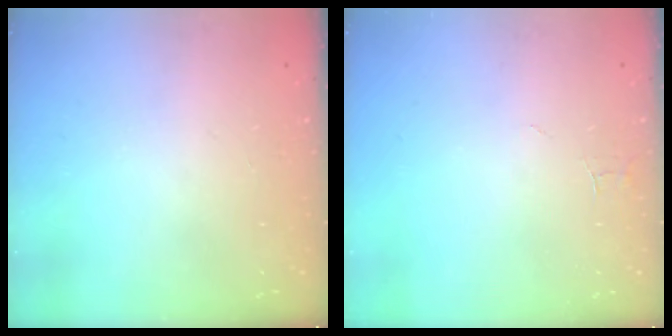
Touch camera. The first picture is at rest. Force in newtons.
{"total": 3.0, "press": 3.0, "slide": 0.2}